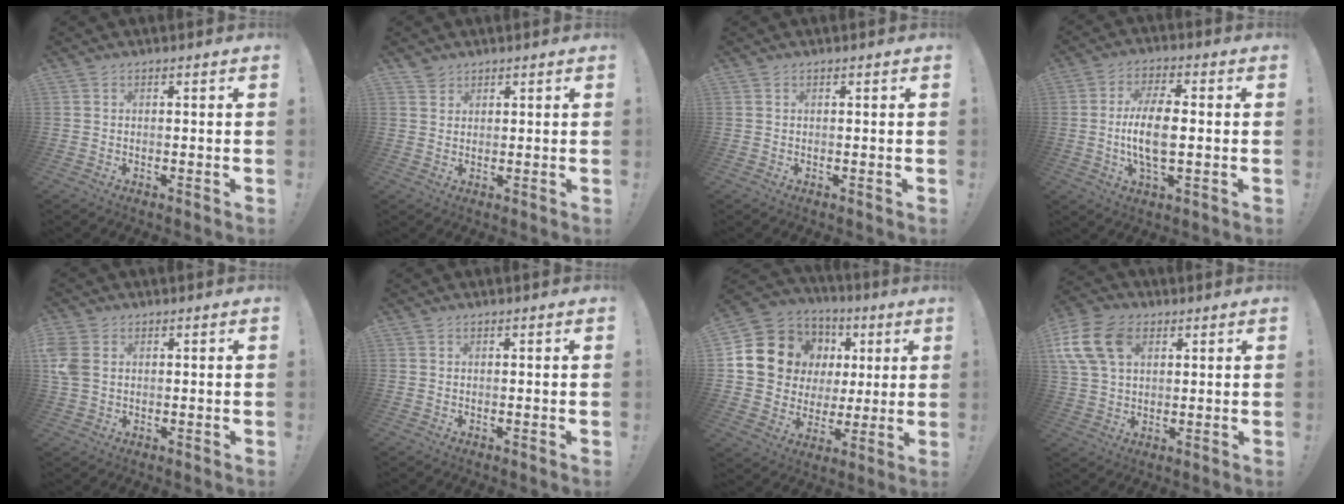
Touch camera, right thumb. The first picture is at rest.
{"total": 2.5, "force": [2.0, 1.5, 0.2], "torque": [-0.001, -0.011, 0.037]}
{"total": 0.0}
{"total": 10.9, "force": [-0.8, 4.1, 10.1], "torque": [-0.205, 0.001, -0.018]}
{"total": 6.3, "force": [1.5, 4.6, 4.1], "torque": [-0.090, -0.001, 0.029]}
{"total": 0.0}
{"total": 13.8, "force": [4.7, 12.1, 4.8], "torque": [-0.072, -0.026, 0.113]}
{"total": 14.4, "force": [5.3, 10.0, 9.0], "torque": [-0.191, -0.012, 0.104]}